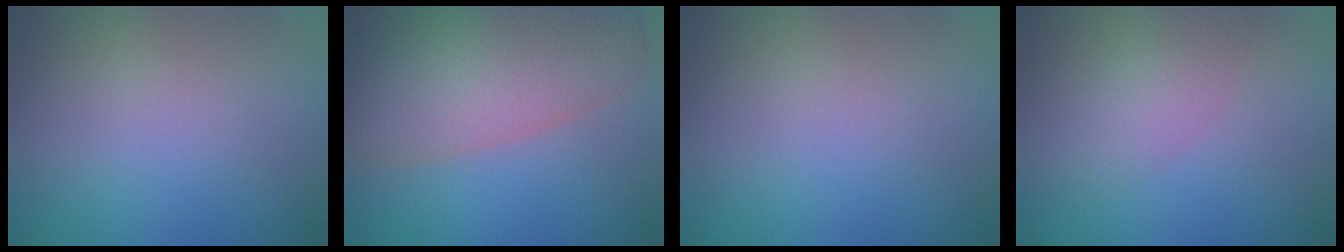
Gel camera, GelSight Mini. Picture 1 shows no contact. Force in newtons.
{"total": 9.3, "press": 9.3, "slide": 0.7}
{"total": 0.0}
{"total": 2.2, "press": 2.2, "slide": 0.2}